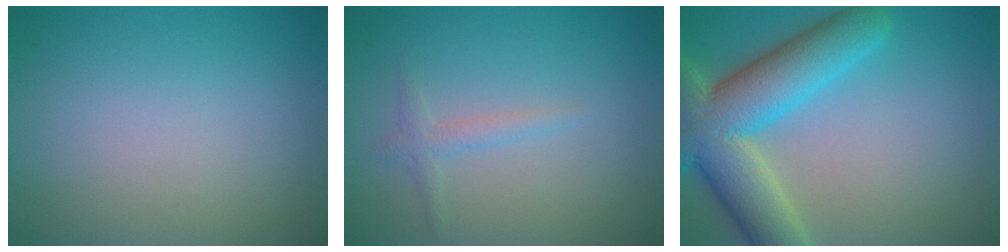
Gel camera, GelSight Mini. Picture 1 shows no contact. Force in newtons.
{"total": 1.3, "press": 1.3, "slide": 0.0}
{"total": 10.2, "press": 10.2, "slide": 0.6}